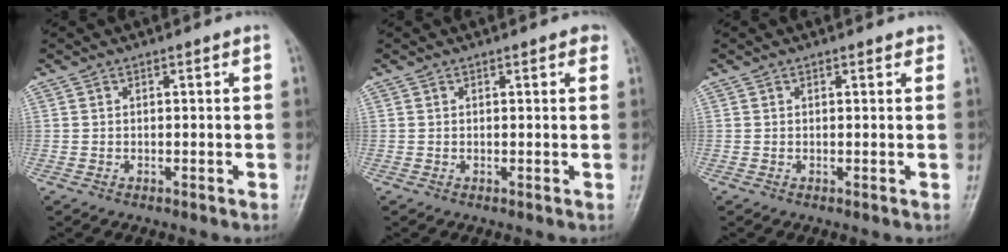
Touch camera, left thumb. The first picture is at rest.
{"total": 1.8, "force": [1.0, 0.7, 1.3], "torque": [-0.011, -0.001, 0.009]}
{"total": 1.1, "force": [0.8, 0.5, 0.6], "torque": [-0.001, -0.003, 0.006]}